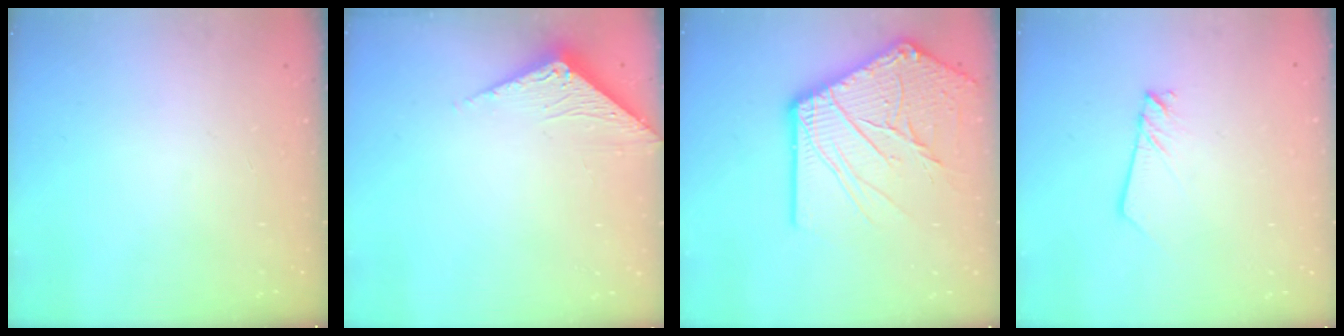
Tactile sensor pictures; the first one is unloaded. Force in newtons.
{"total": 3.3, "press": 3.3, "slide": 0.2}
{"total": 21.3, "press": 21.1, "slide": 2.7}
{"total": 1.9, "press": 1.9, "slide": 0.2}